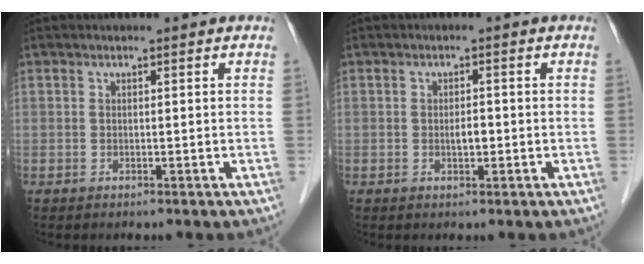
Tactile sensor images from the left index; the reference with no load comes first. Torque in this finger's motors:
{"motor_torque": [0.39, 0.38, 0.00, 0.01]}